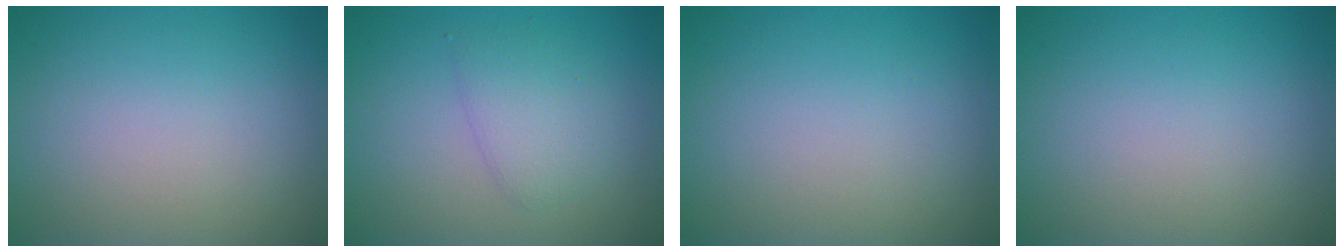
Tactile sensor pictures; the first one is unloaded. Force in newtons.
{"total": 2.5, "press": 2.5, "slide": 0.0}
{"total": 0.0}
{"total": 0.0}